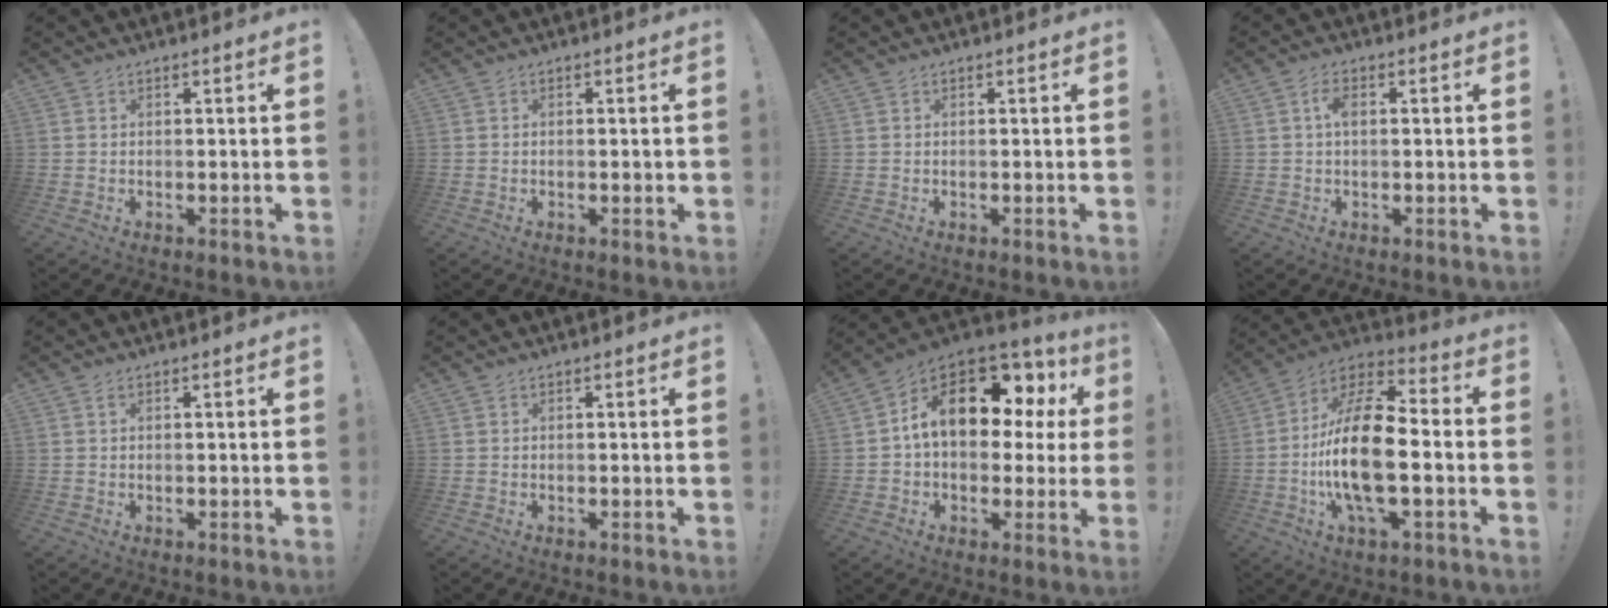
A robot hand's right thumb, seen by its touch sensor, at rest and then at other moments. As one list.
[{"total": 0.9, "force": [-0.3, 0.6, 0.6], "torque": [-0.008, 0.003, -0.005]}, {"total": 0.0}, {"total": 3.1, "force": [0.5, 1.6, 2.6], "torque": [-0.052, 0.009, 0.007]}, {"total": 0.7, "force": [0.3, 0.3, 0.6], "torque": [-0.012, 0.002, 0.004]}, {"total": 0.0}, {"total": 16.4, "force": [5.8, 9.6, 12.0], "torque": [-0.176, -0.029, 0.096]}, {"total": 19.7, "force": [-3.5, 8.3, 17.6], "torque": [-0.346, 0.013, -0.062]}]